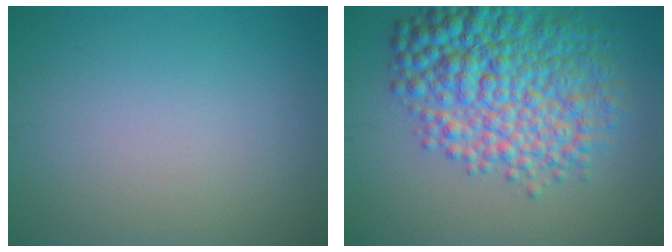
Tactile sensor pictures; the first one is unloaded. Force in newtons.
{"total": 9.7, "press": 9.7, "slide": 0.1}